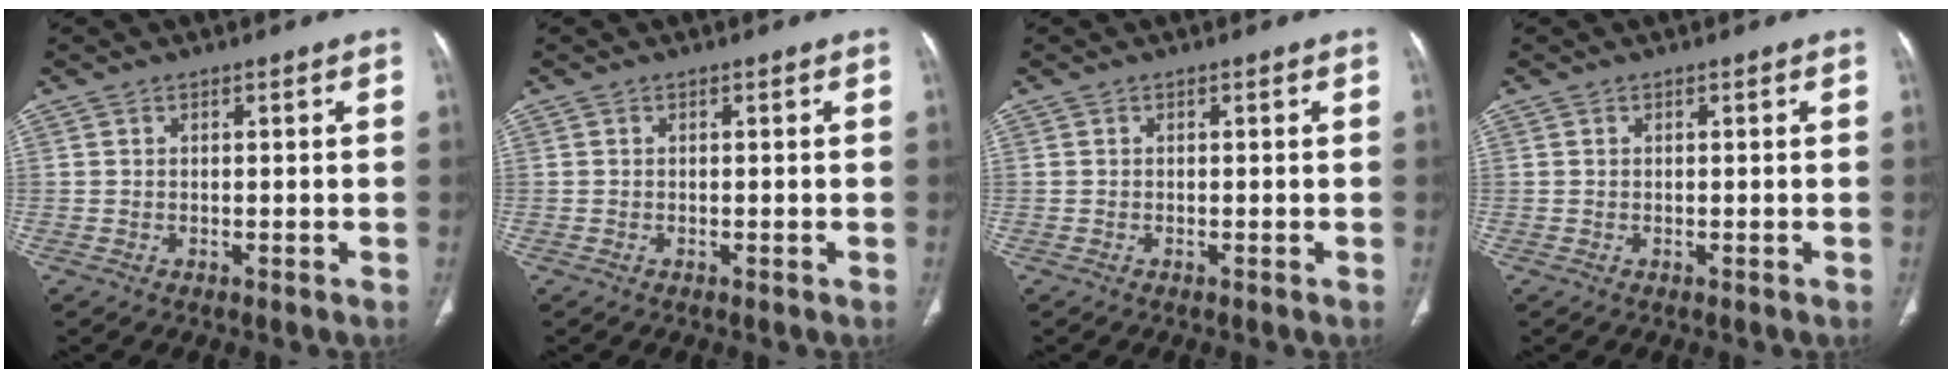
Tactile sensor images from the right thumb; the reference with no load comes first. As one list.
[{"total": 0.0}, {"total": 0.0}, {"total": 0.0}]